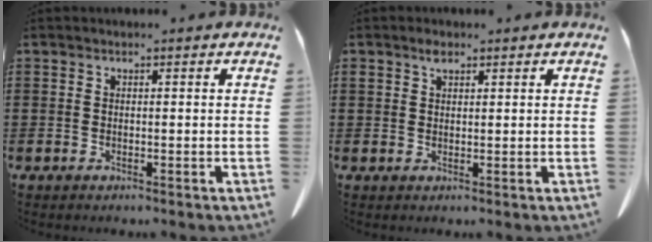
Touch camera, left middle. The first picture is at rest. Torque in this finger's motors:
{"motor_torque": [0.01, 0.01, 0.00, 0.02]}